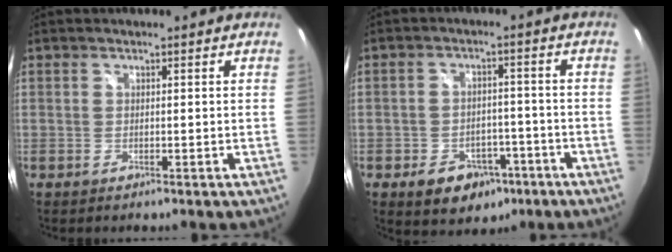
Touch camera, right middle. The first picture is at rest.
{"total": 9.5, "force": [-5.3, 6.7, 4.2], "torque": [-0.089, 0.012, -0.057]}